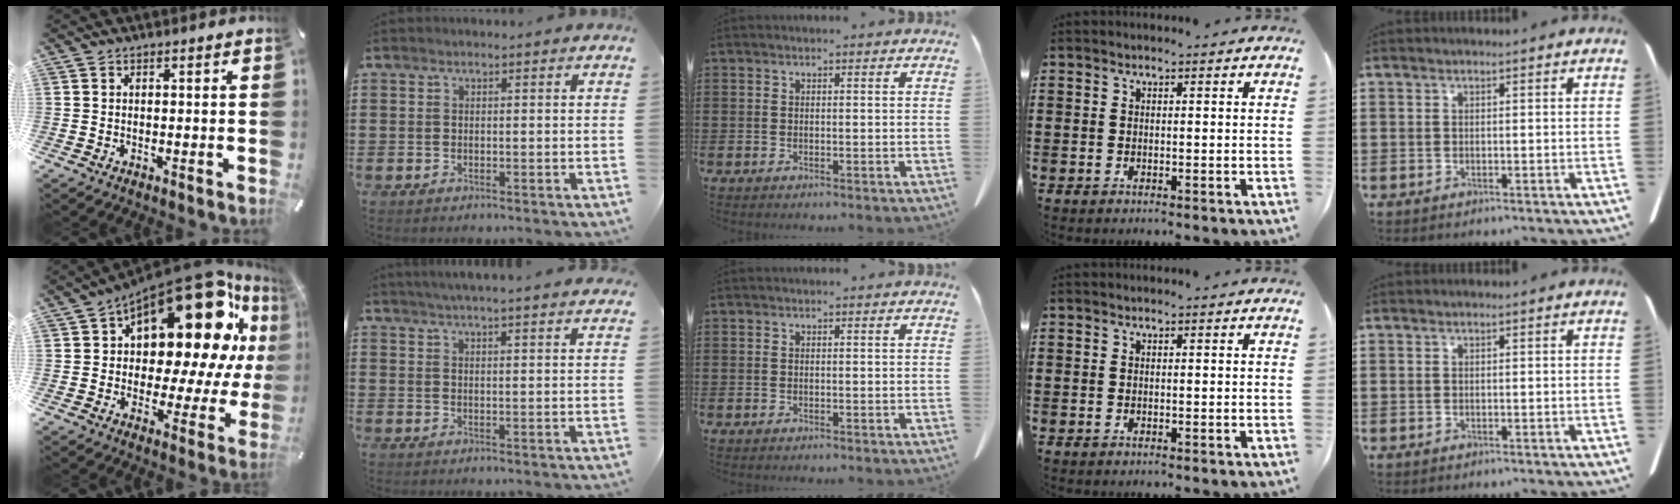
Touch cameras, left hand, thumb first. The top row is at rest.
{"thumb": {"total": 23.2, "force": [12.3, 10.9, 16.4], "torque": [-0.238, -0.109, 0.205]}, "index": {"total": 3.4, "force": [3.3, -0.7, 0.8], "torque": [-0.026, -0.011, 0.057]}}